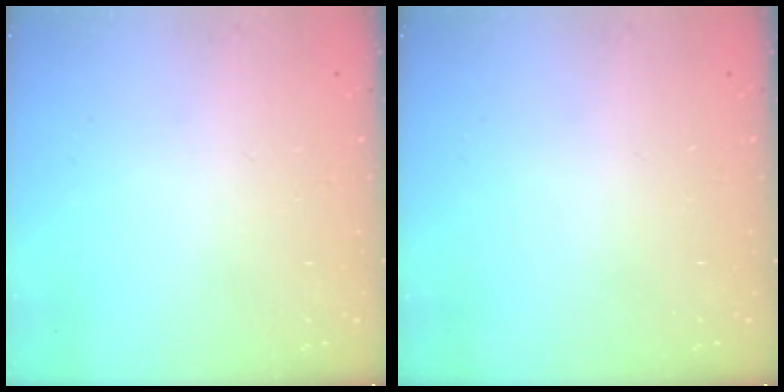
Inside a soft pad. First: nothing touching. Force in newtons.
{"total": 0.0}